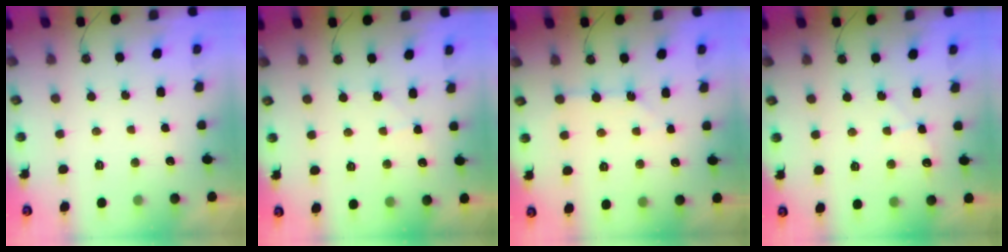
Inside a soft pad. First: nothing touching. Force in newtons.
{"total": 4.8, "press": 4.7, "slide": 0.7}
{"total": 2.7, "press": 2.7, "slide": 0.5}
{"total": 5.1, "press": 5.0, "slide": 0.6}